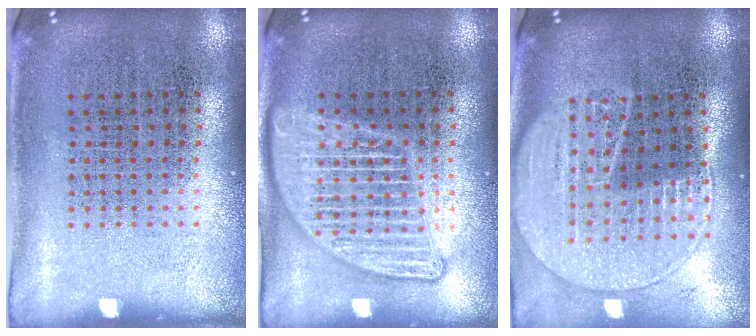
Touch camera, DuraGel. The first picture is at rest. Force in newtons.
{"total": 2.7, "press": 2.7, "slide": 0.2}
{"total": 2.0, "press": 1.8, "slide": 0.9}